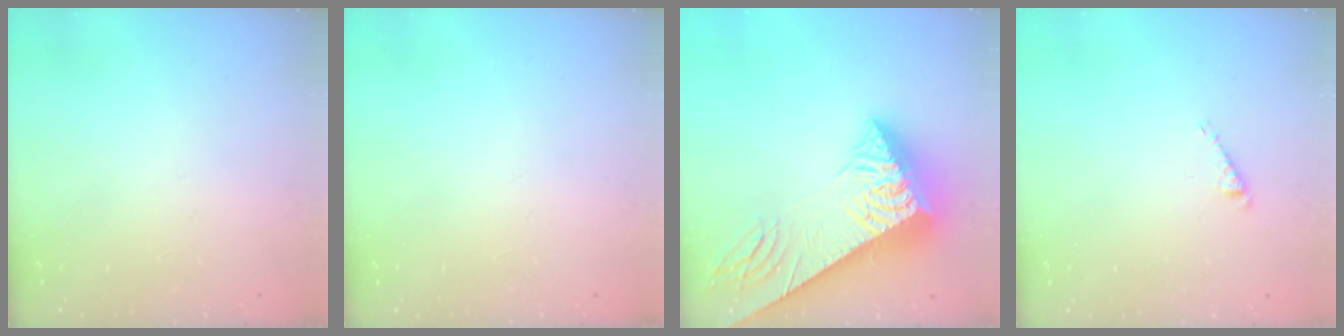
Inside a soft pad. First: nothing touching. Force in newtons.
{"total": 0.0}
{"total": 13.5, "press": 13.5, "slide": 1.6}
{"total": 3.0, "press": 3.0, "slide": 0.5}